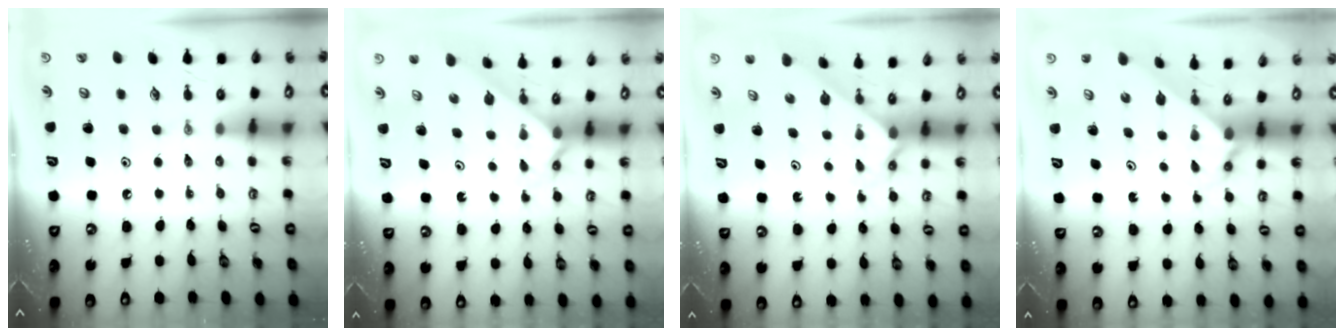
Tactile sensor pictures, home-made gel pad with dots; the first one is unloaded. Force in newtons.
{"total": 2.4, "press": 2.4, "slide": 0.2}
{"total": 2.4, "press": 2.4, "slide": 0.2}
{"total": 2.4, "press": 2.4, "slide": 0.2}